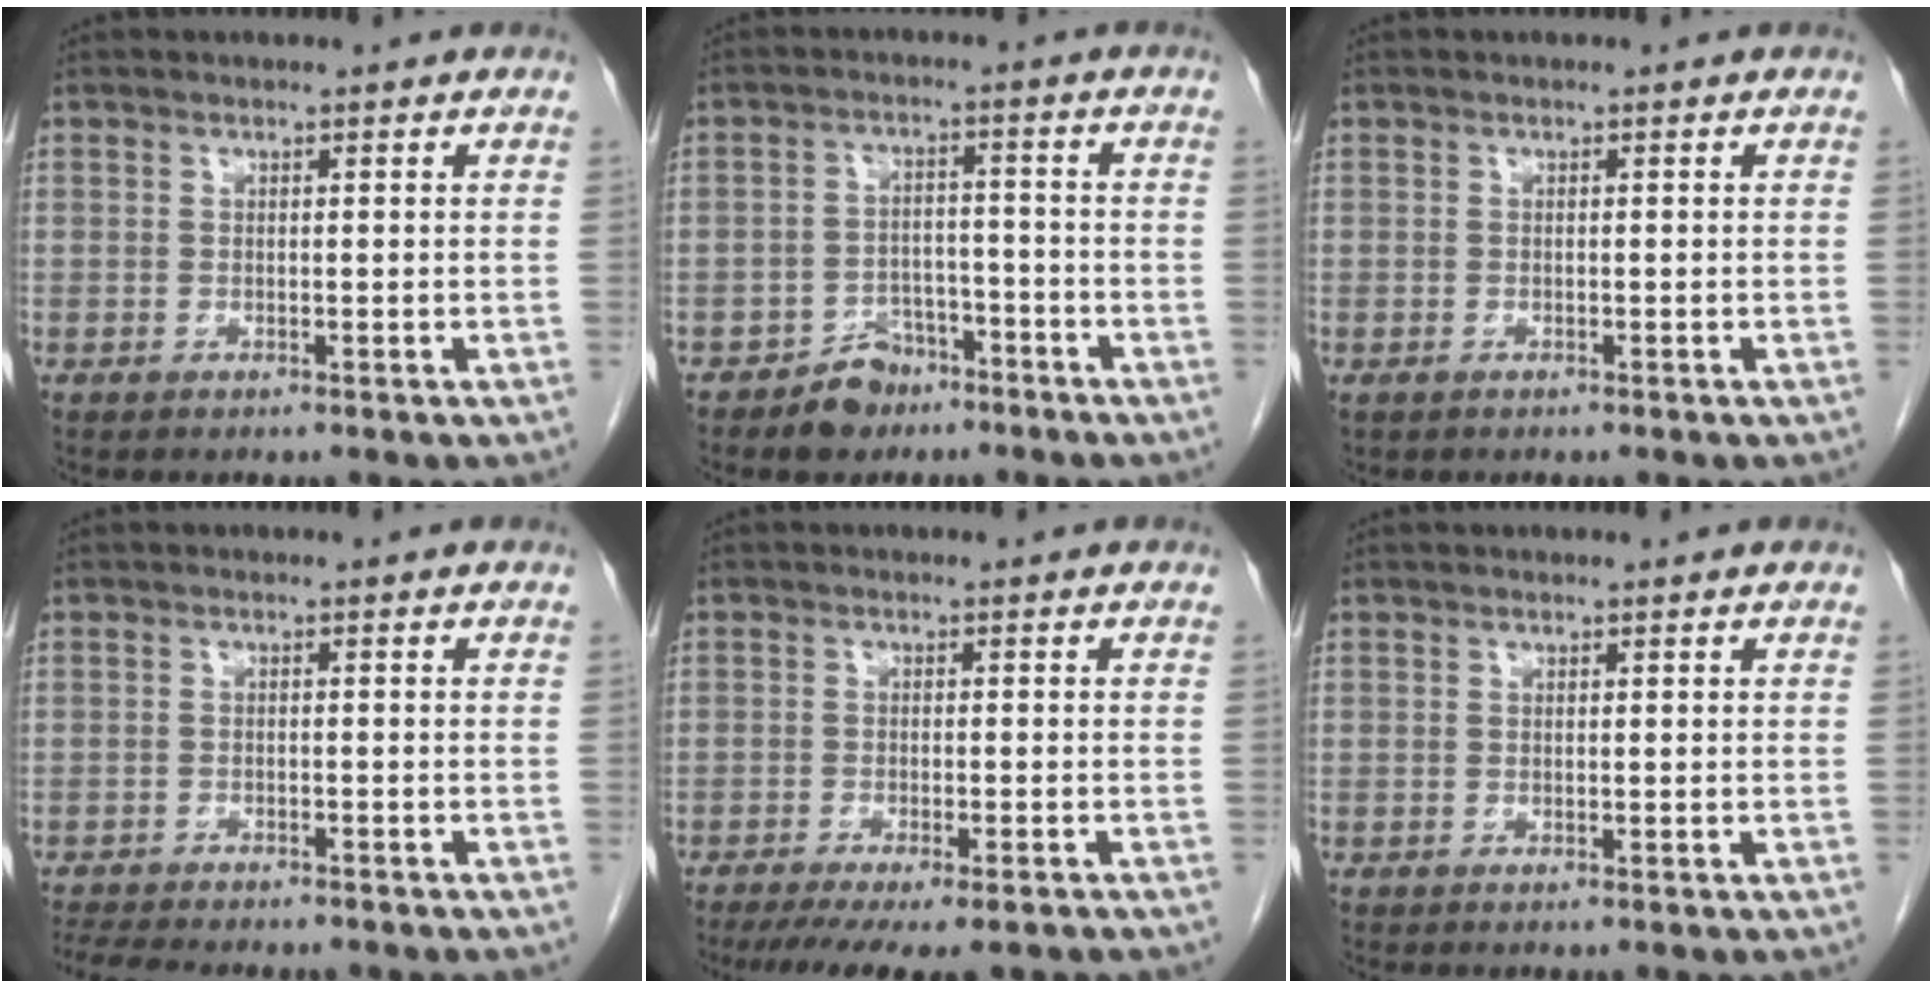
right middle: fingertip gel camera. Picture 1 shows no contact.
{"total": 5.3, "force": [-3.8, 3.4, 1.4], "torque": [-0.024, 0.012, -0.060]}
{"total": 0.7, "force": [-0.5, 0.5, 0.3], "torque": [-0.010, -0.001, -0.003]}
{"total": 11.3, "force": [-9.8, 2.6, 5.0], "torque": [-0.077, -0.004, -0.133]}
{"total": 10.9, "force": [-8.7, 2.4, 6.2], "torque": [-0.090, -0.017, -0.123]}
{"total": 0.0}